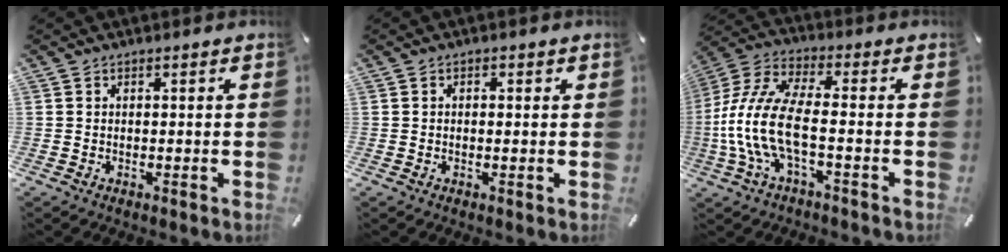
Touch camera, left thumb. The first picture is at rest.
{"total": 1.0, "force": [-0.1, 0.7, 0.7], "torque": [-0.013, 0.005, -0.003]}
{"total": 13.2, "force": [-3.0, 5.2, 11.8], "torque": [-0.269, -0.014, -0.062]}